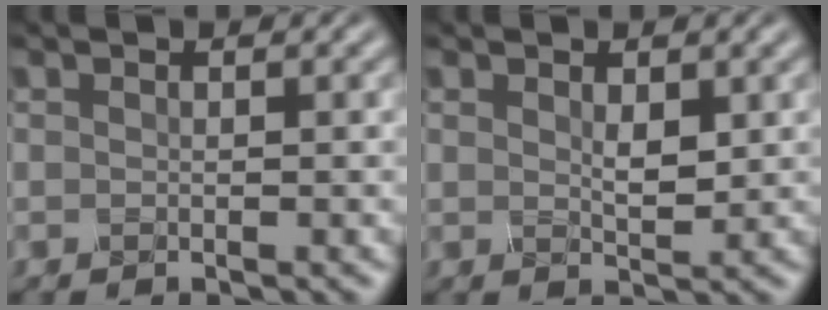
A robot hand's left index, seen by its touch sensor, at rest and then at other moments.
{"total": 1.8, "force": [0.7, 0.8, 1.4], "torque": [-0.027, -0.004, 0.016]}